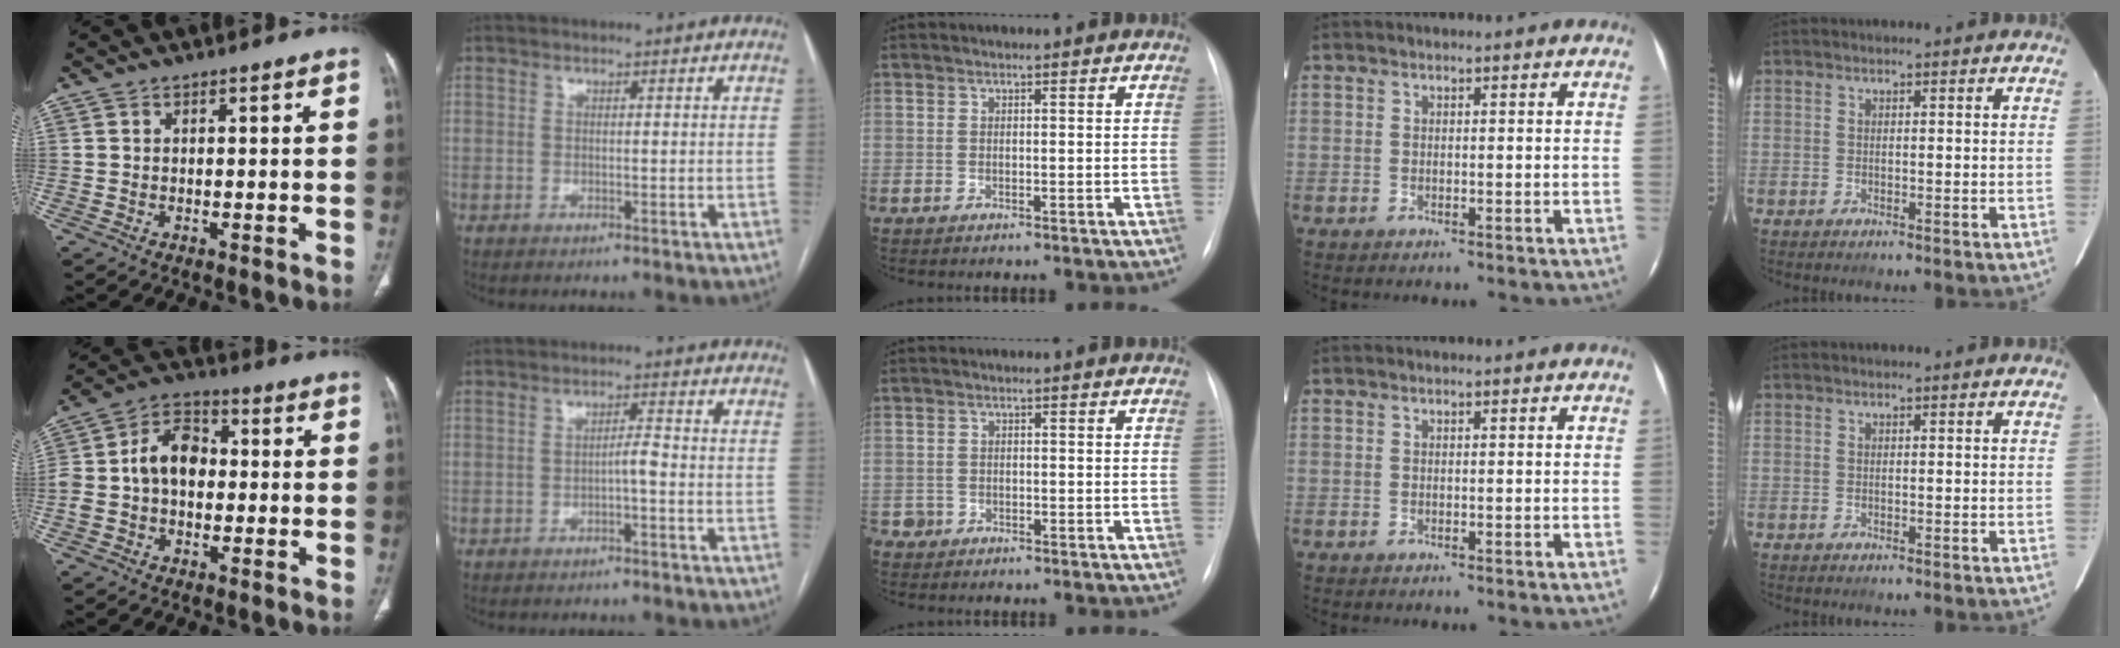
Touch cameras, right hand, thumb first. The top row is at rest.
{"thumb": {"total": 10.4, "force": [-0.1, 7.3, 7.4], "torque": [-0.126, 0.034, -0.013]}, "index": {"total": 1.8, "force": [-0.7, 0.0, 1.6], "torque": [-0.026, 0.003, -0.013]}, "middle": {"total": 1.3, "force": [-0.9, 1.0, -0.2], "torque": [0.001, 0.006, -0.017]}}